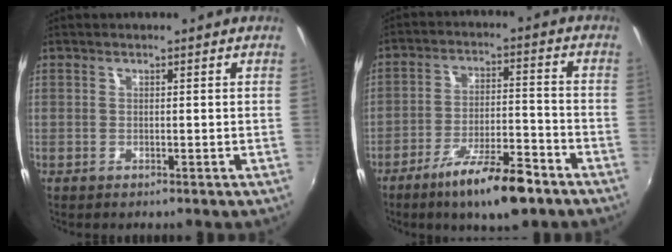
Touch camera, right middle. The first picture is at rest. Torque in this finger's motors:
{"motor_torque": [1.39, -0.75, 0.89, 0.21]}